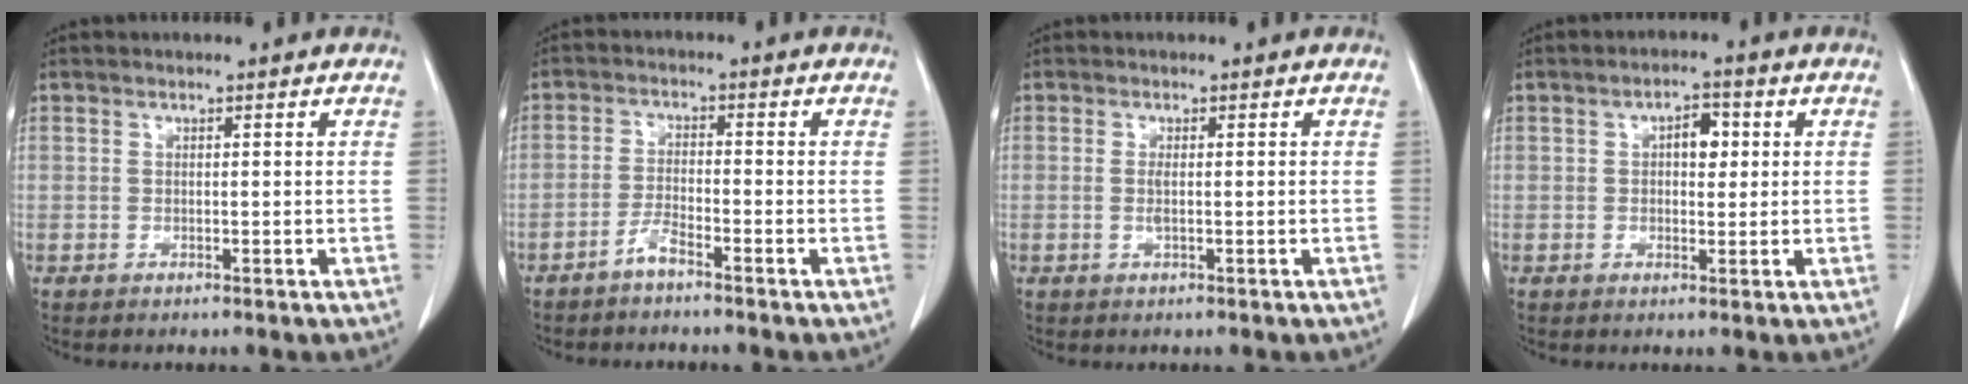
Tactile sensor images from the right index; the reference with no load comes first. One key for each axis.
{"total": 2.6, "fx": -2.2, "fy": 0.2, "fz": 1.4, "tx": -0.030, "ty": 0.001, "tz": -0.045}
{"total": 1.4, "fx": -0.1, "fy": 0.2, "fz": 1.3, "tx": -0.029, "ty": -0.003, "tz": 0.001}
{"total": 3.8, "fx": 0.9, "fy": 2.0, "fz": 3.1, "tx": -0.046, "ty": 0.011, "tz": 0.013}